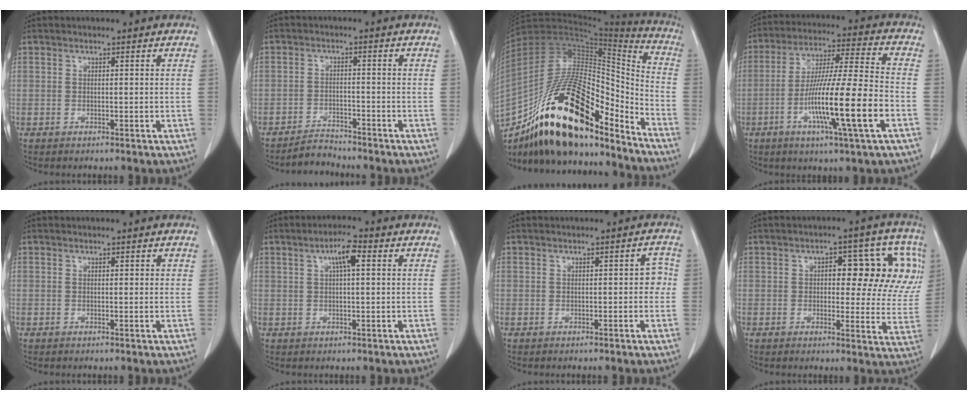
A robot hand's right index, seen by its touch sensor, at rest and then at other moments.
{"total": 3.0, "force": [-3.0, 0.2, -0.2], "torque": [0.002, -0.012, -0.051]}
{"total": 26.0, "force": [-17.0, 8.2, 18.0], "torque": [-0.318, 0.008, -0.288]}
{"total": 16.2, "force": [-5.3, -0.3, 15.3], "torque": [-0.280, -0.011, -0.095]}
{"total": 0.7, "force": [0.4, 0.3, 0.5], "torque": [-0.006, 0.001, 0.003]}
{"total": 4.2, "force": [1.4, 0.7, 3.9], "torque": [-0.071, 0.010, 0.024]}
{"total": 2.2, "force": [-0.2, 1.2, 1.9], "torque": [-0.009, 0.010, -0.004]}
{"total": 13.3, "force": [3.3, 5.9, 11.5], "torque": [-0.124, 0.026, 0.037]}